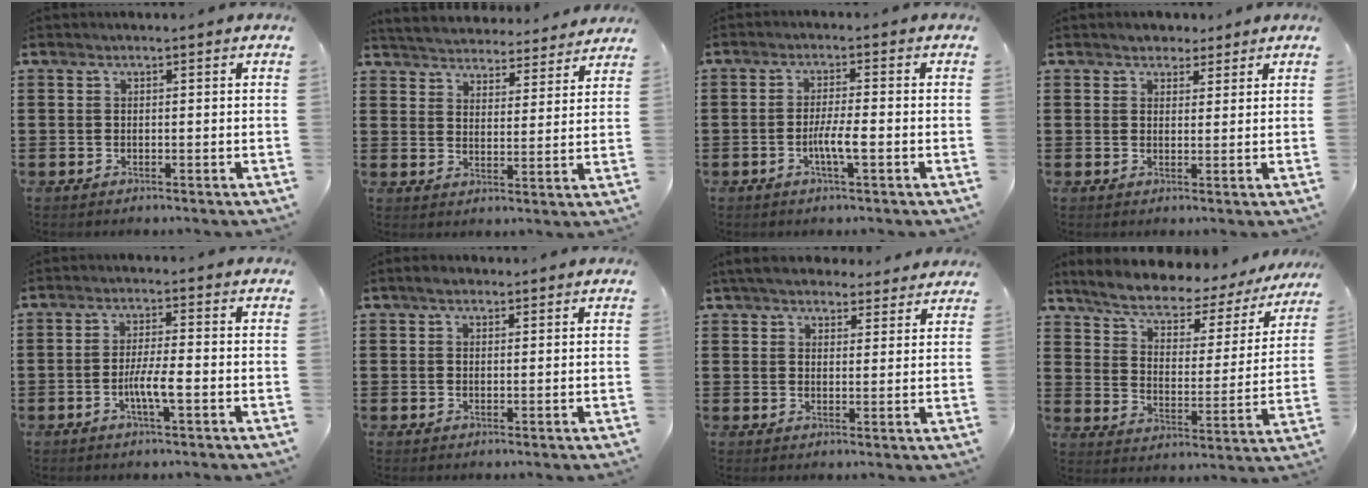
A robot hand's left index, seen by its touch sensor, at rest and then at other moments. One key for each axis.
{"total": 4.4, "fx": 4.4, "fy": 0.1, "fz": -0.5, "tx": -0.018, "ty": -0.033, "tz": 0.074}
{"total": 4.1, "fx": -1.3, "fy": 0.6, "fz": 3.9, "tx": -0.074, "ty": -0.002, "tz": -0.027}
{"total": 2.4, "fx": 2.0, "fy": 1.4, "fz": -0.1, "tx": -0.007, "ty": 0.010, "tz": 0.037}
{"total": 4.5, "fx": -1.5, "fy": 0.6, "fz": 4.2, "tx": -0.086, "ty": -0.004, "tz": -0.033}
{"total": 1.5, "fx": 0.9, "fy": 0.9, "fz": 0.8, "tx": -0.017, "ty": 0.006, "tz": 0.015}
{"total": 4.8, "fx": 4.4, "fy": 1.4, "fz": 1.2, "tx": -0.039, "ty": -0.008, "tz": 0.083}
{"total": 5.7, "fx": 4.9, "fy": 1.8, "fz": 2.5, "tx": -0.074, "ty": -0.033, "tz": 0.077}